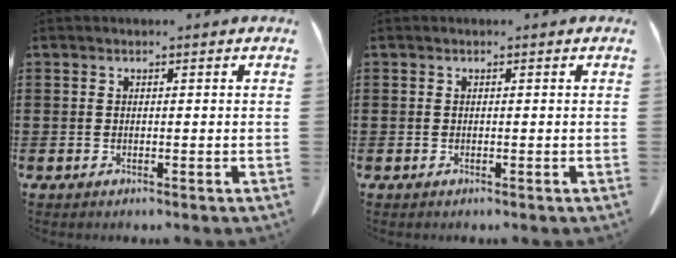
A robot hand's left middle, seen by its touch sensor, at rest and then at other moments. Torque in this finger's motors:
{"motor_torque": [-0.96, -0.68, -0.03, -0.01]}